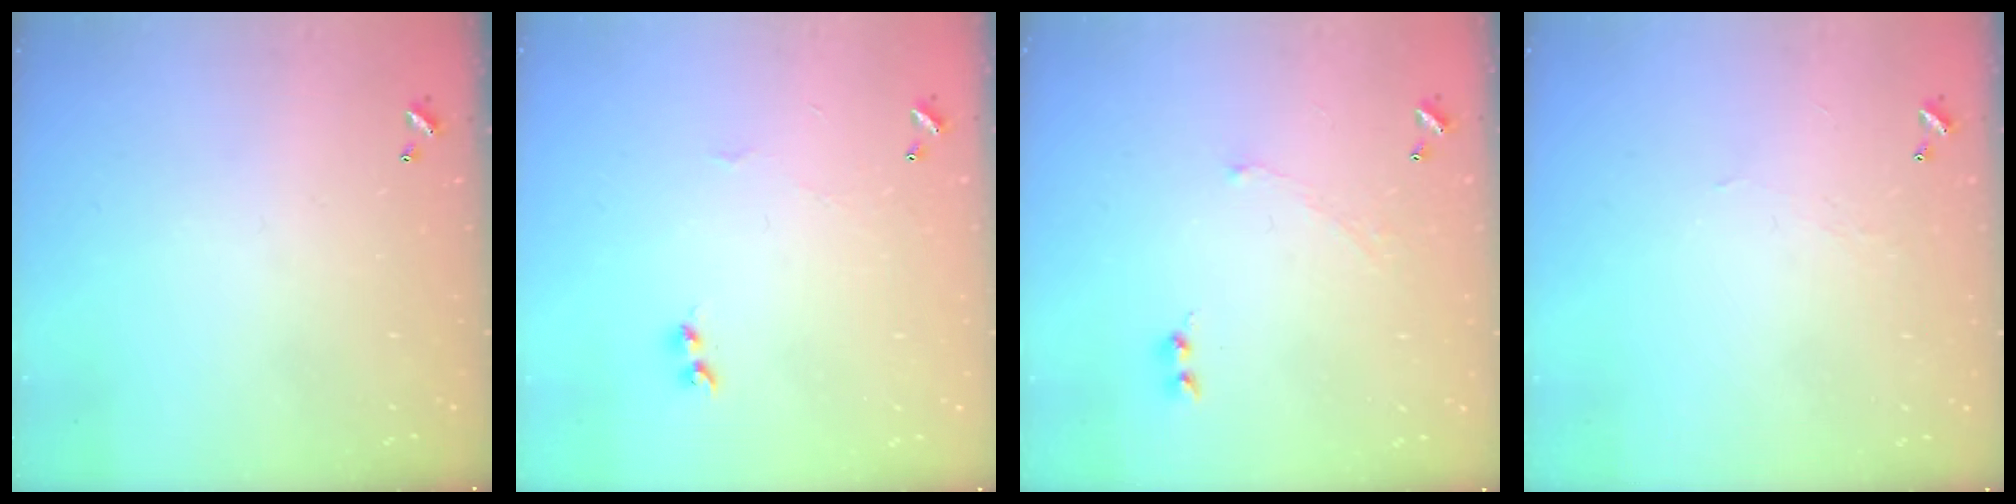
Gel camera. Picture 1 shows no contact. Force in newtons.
{"total": 2.1, "press": 2.1, "slide": 0.5}
{"total": 2.1, "press": 2.0, "slide": 0.7}
{"total": 1.7, "press": 1.7, "slide": 0.4}